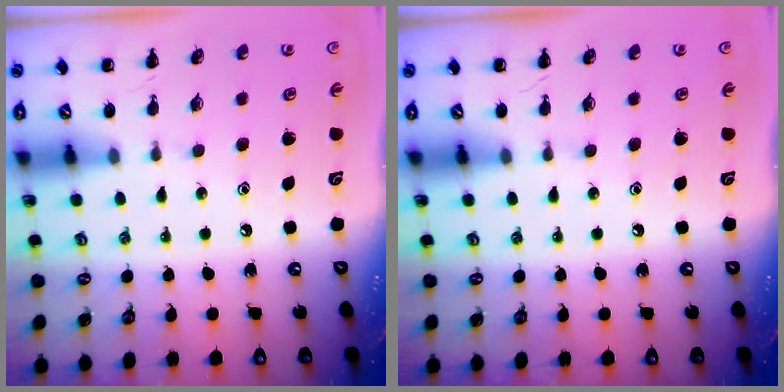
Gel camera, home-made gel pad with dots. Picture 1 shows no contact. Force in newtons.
{"total": 0.0}